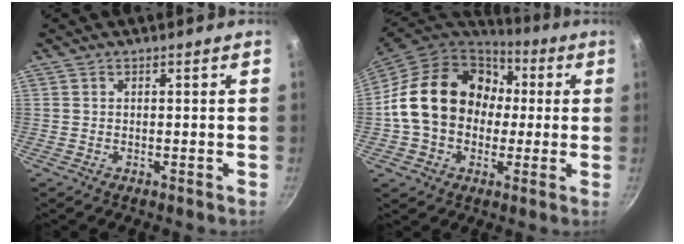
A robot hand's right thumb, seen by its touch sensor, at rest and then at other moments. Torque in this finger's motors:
{"motor_torque": [-0.63, 1.91, 1.78, -0.21, 0.62]}